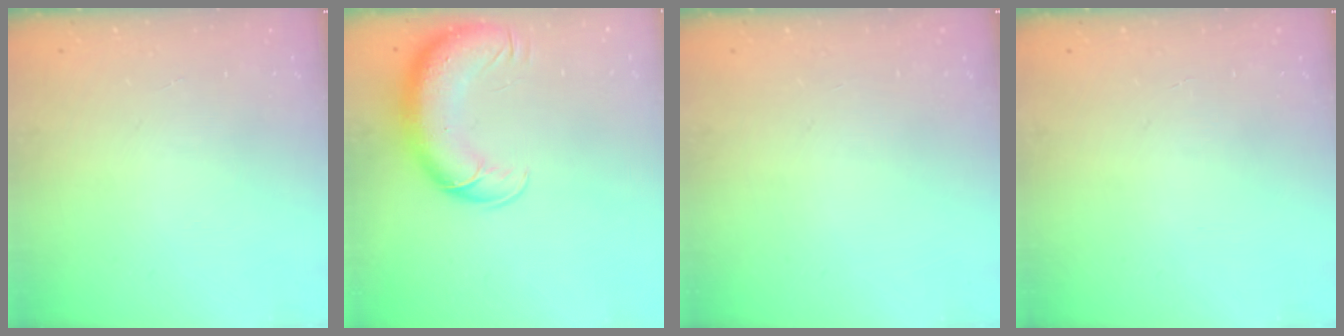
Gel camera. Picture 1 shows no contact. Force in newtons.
{"total": 13.5, "press": 13.1, "slide": 3.3}
{"total": 0.0}
{"total": 0.0}